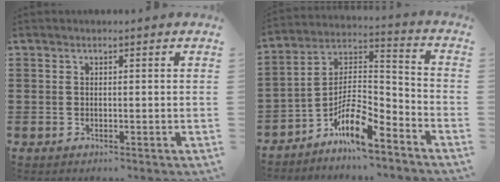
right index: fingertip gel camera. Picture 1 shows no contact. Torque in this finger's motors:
{"motor_torque": [0.88, -1.02, 0.52, 0.12]}